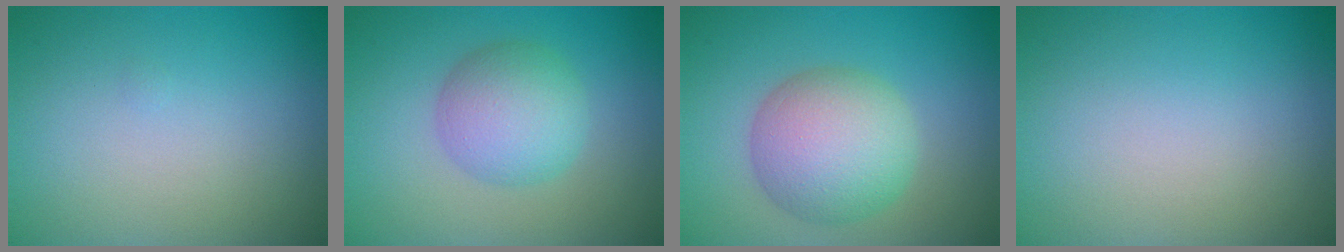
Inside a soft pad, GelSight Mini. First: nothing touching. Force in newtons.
{"total": 4.7, "press": 4.7, "slide": 0.1}
{"total": 6.6, "press": 6.6, "slide": 0.3}
{"total": 0.0}